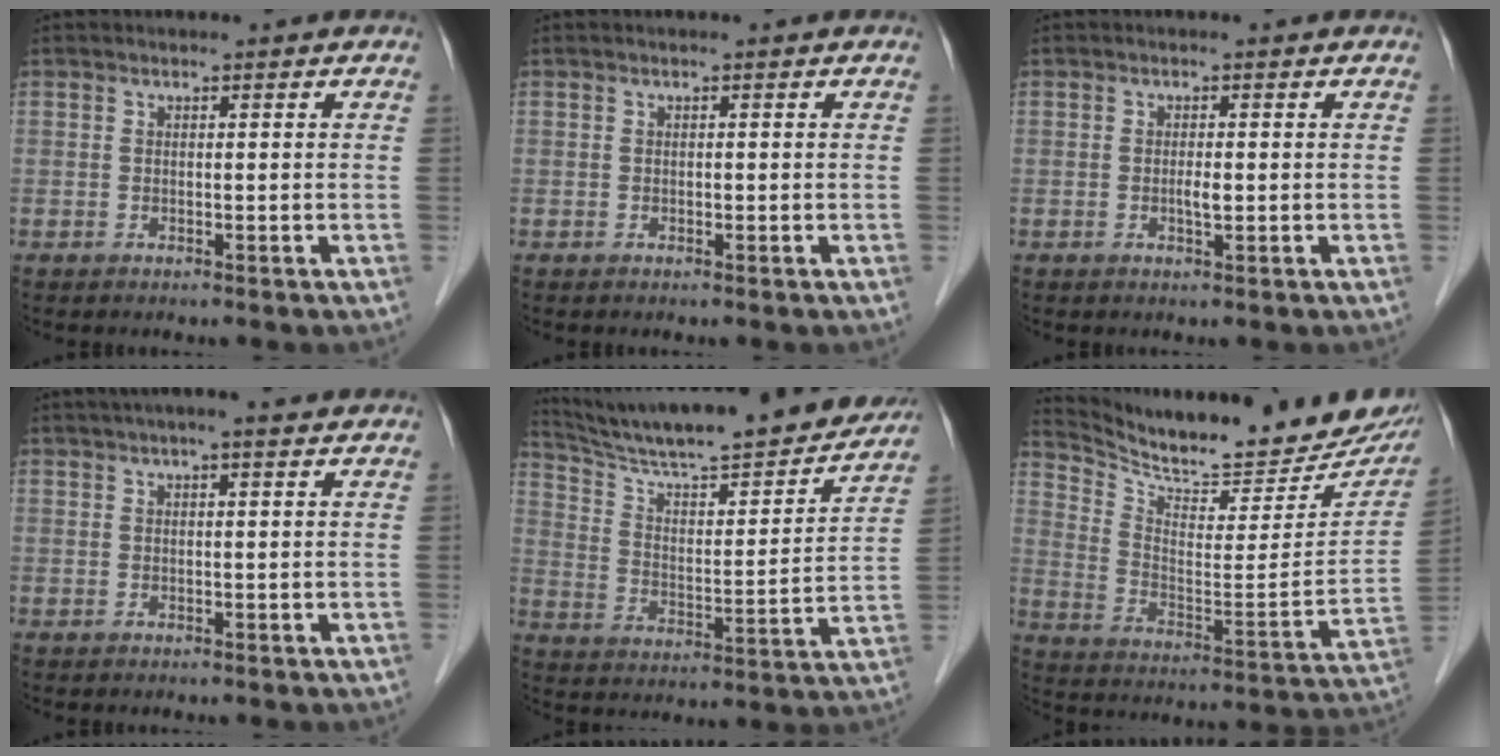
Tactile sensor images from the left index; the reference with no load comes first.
{"total": 0.0}
{"total": 1.4, "force": [-0.2, 0.3, 1.4], "torque": [-0.027, -0.001, -0.003]}
{"total": 5.9, "force": [4.5, 0.7, 3.7], "torque": [-0.057, 0.032, 0.063]}
{"total": 25.9, "force": [23.0, 2.6, 11.6], "torque": [-0.191, -0.027, 0.328]}
{"total": 22.0, "force": [20.0, 3.9, 8.1], "torque": [-0.138, -0.072, 0.285]}